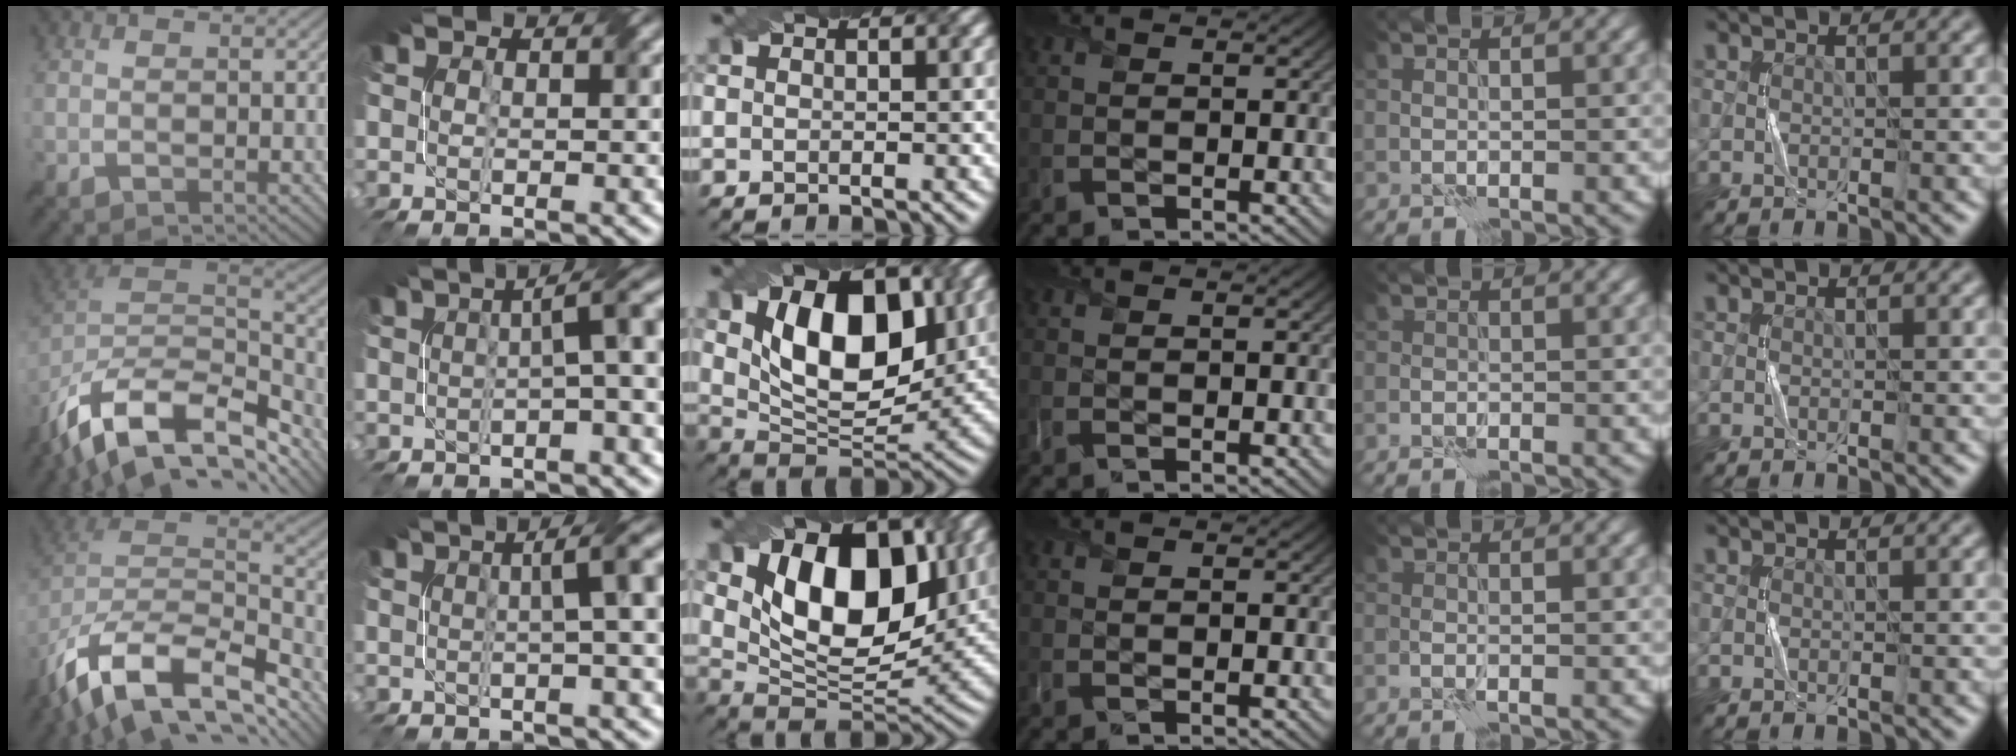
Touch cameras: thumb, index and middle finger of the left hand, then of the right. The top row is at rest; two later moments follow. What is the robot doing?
{"motion": "twist", "object": "screw"}